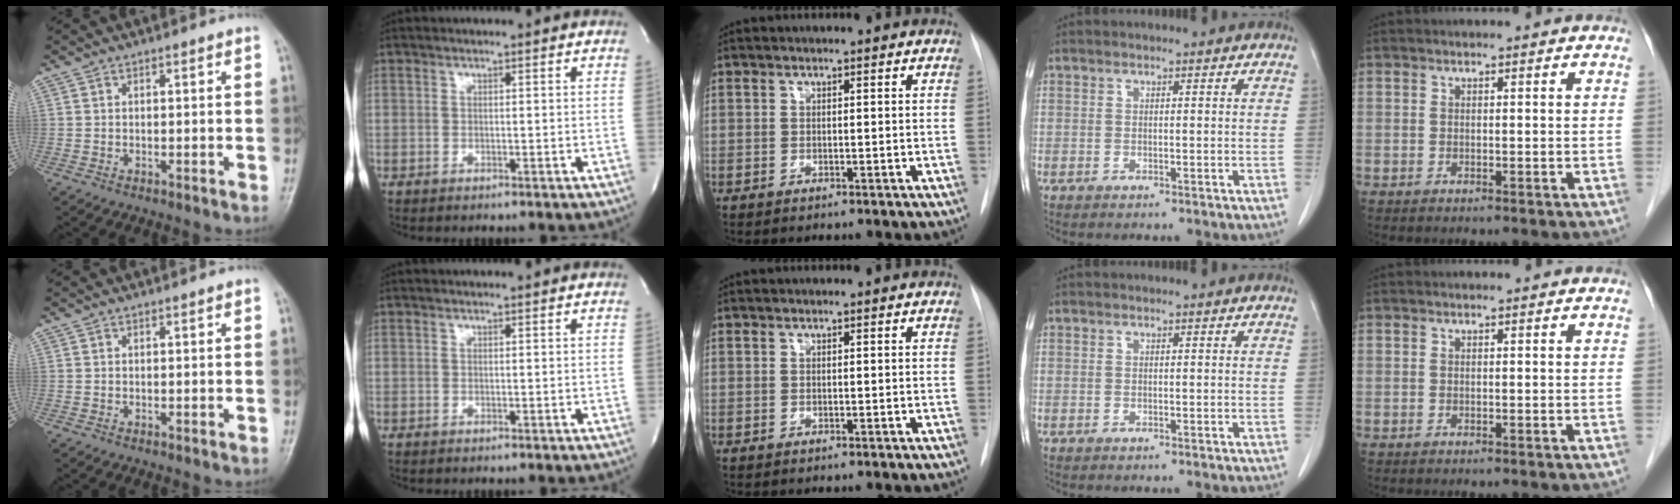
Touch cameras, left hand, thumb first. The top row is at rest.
{}